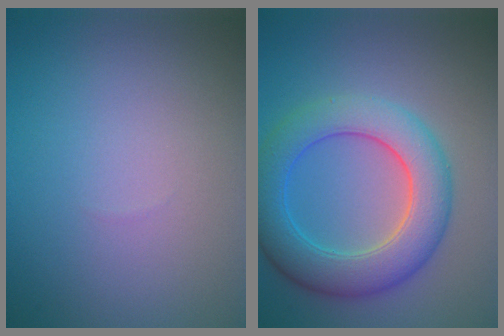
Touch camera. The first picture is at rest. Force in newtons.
{"total": 6.9, "press": 6.9, "slide": 0.2}